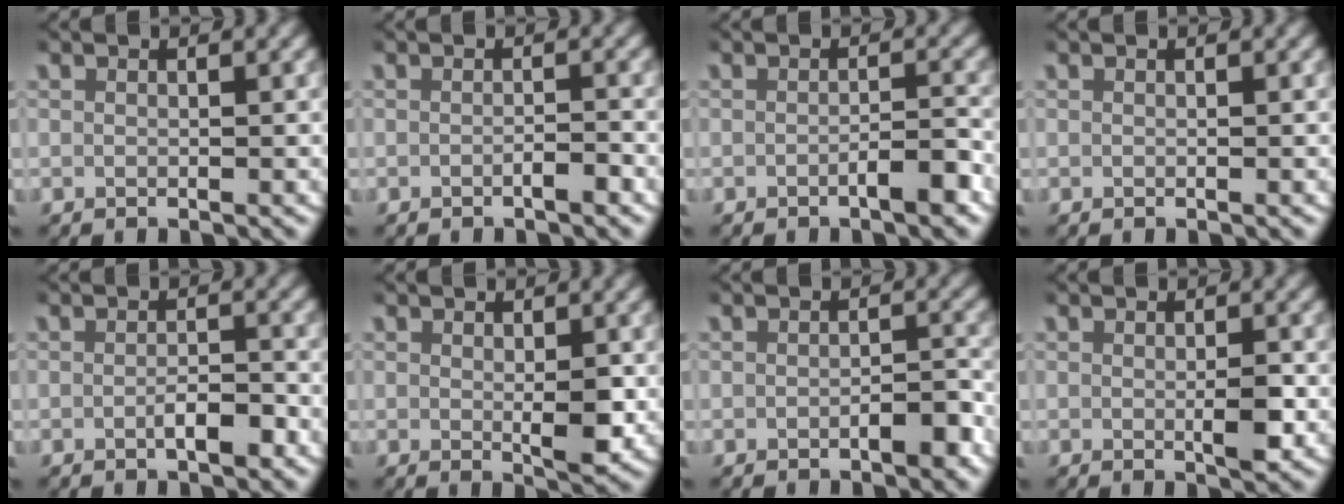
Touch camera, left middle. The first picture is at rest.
{"total": 0.9, "force": [-0.7, 0.1, 0.6], "torque": [-0.006, 0.003, -0.015]}
{"total": 1.9, "force": [-1.2, 0.4, 1.5], "torque": [-0.017, 0.002, -0.024]}
{"total": 0.0}
{"total": 1.9, "force": [-1.1, 0.6, 1.4], "torque": [-0.018, 0.001, -0.022]}
{"total": 2.5, "force": [0.1, 0.9, 2.4], "torque": [-0.034, -0.013, 0.004]}
{"total": 1.9, "force": [-1.0, 0.8, 1.4], "torque": [-0.017, 0.003, -0.019]}
{"total": 1.8, "force": [-0.2, 0.6, 1.7], "torque": [-0.023, -0.005, -0.003]}